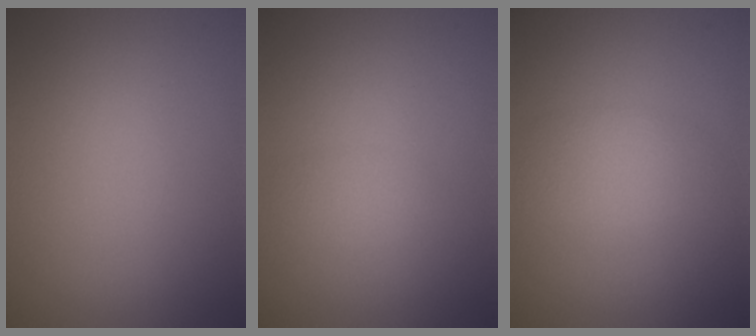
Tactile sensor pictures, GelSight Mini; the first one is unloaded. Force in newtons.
{"total": 1.2, "press": 1.2, "slide": 0.0}
{"total": 2.4, "press": 2.4, "slide": 0.1}